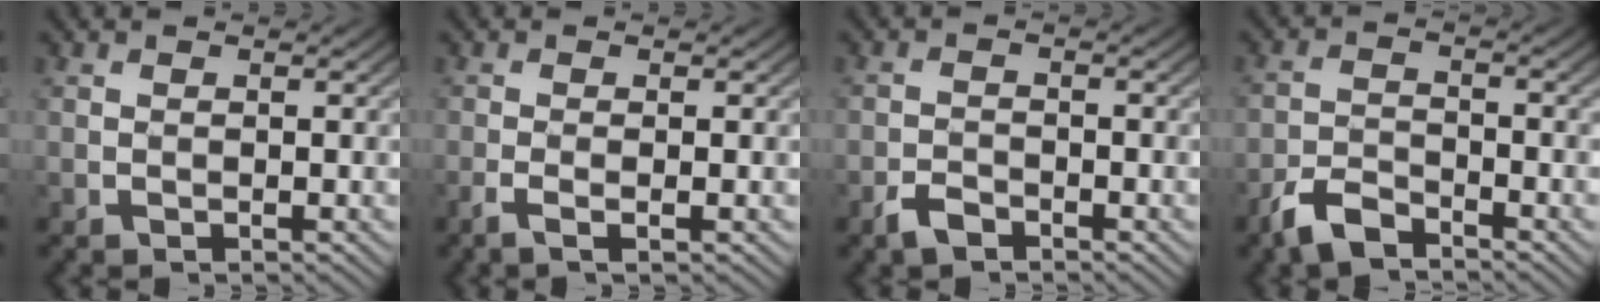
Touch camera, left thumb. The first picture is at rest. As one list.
[{"total": 2.0, "force": [-0.8, 0.3, 1.8], "torque": [-0.038, 0.003, -0.024]}, {"total": 2.4, "force": [-1.9, 1.0, 1.1], "torque": [-0.022, 0.000, -0.042]}, {"total": 4.8, "force": [-3.8, 1.6, 2.3], "torque": [-0.049, -0.004, -0.085]}]